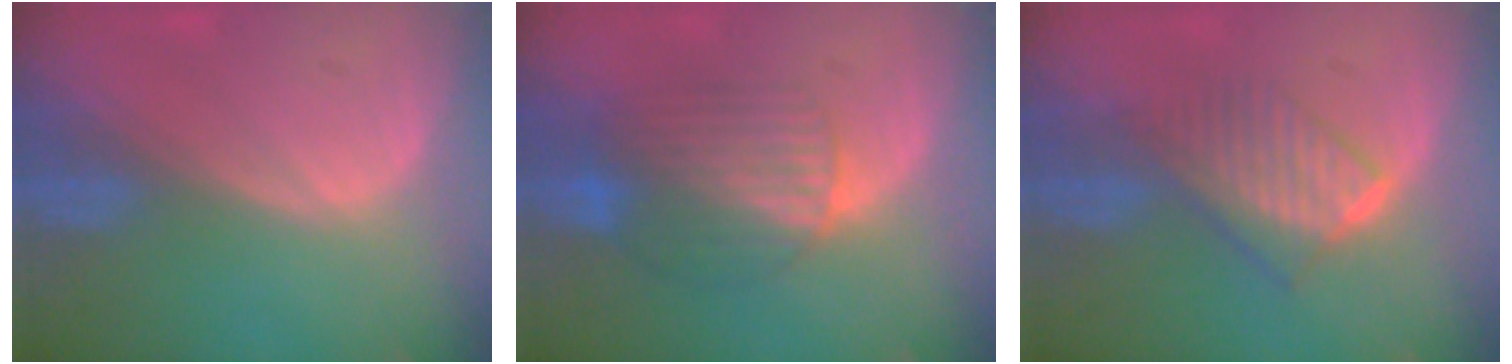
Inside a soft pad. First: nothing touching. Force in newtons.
{"total": 7.5, "press": 7.2, "slide": 2.1}
{"total": 6.6, "press": 6.0, "slide": 2.9}